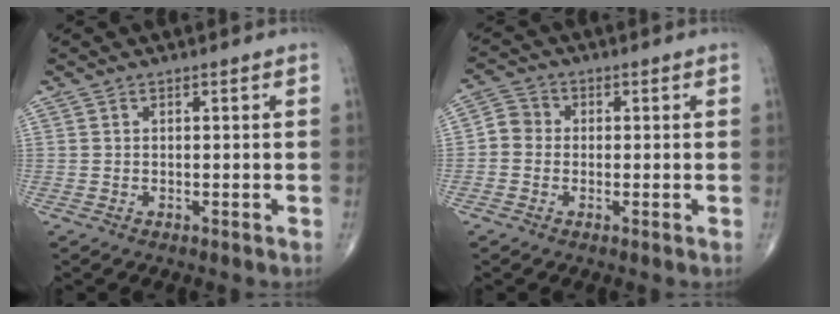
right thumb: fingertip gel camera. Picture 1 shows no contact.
{"total": 3.7, "force": [-0.5, 3.4, 1.4], "torque": [-0.010, 0.010, -0.021]}